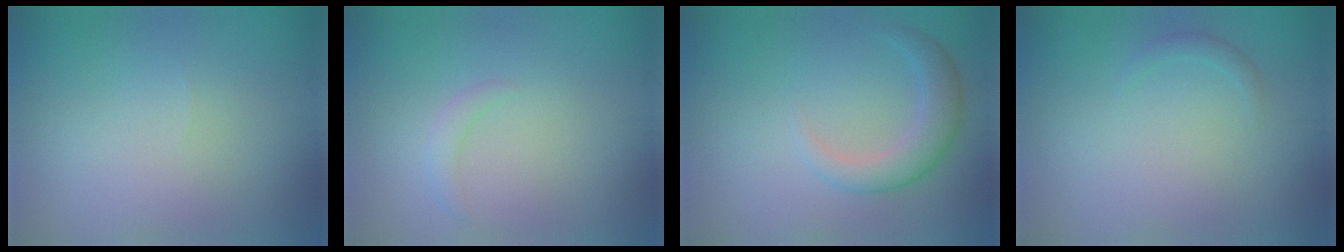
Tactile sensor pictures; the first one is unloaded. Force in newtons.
{"total": 1.2, "press": 1.2, "slide": 0.2}
{"total": 3.2, "press": 3.2, "slide": 0.2}
{"total": 0.8, "press": 0.8, "slide": 0.1}